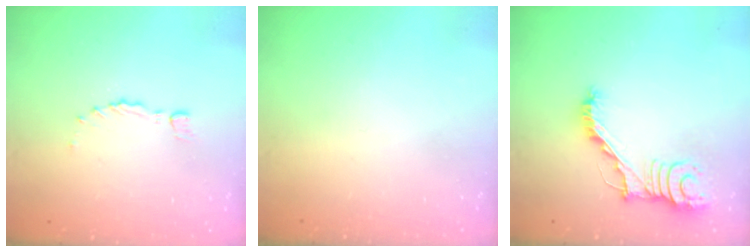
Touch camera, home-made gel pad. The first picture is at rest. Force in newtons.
{"total": 0.0}
{"total": 13.1, "press": 13.1, "slide": 0.4}